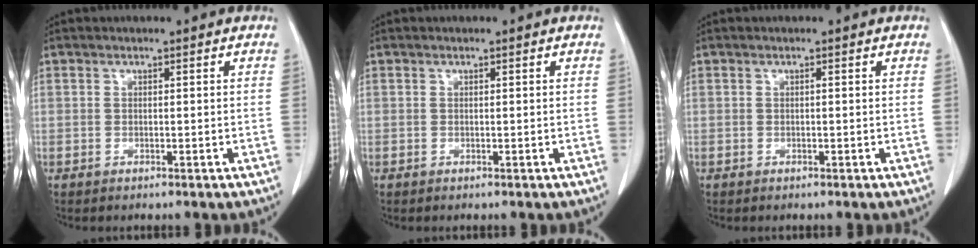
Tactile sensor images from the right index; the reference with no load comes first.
{"total": 0.0}
{"total": 0.0}